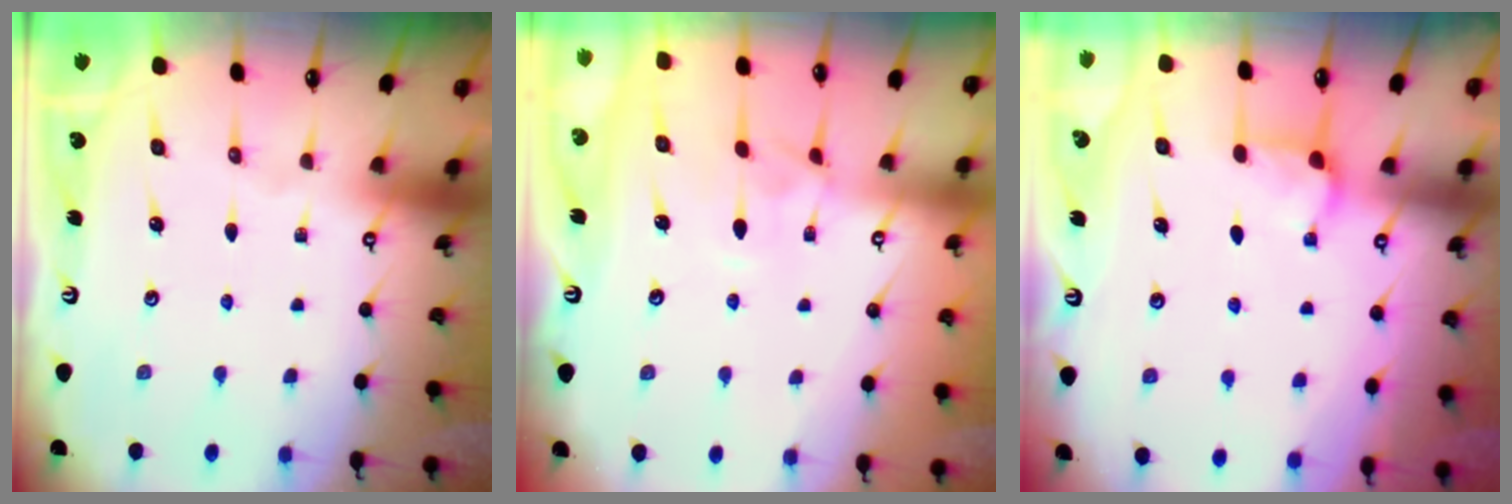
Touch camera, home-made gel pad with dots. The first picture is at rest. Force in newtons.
{"total": 1.3, "press": 1.0, "slide": 0.8}
{"total": 3.0, "press": 2.9, "slide": 0.5}